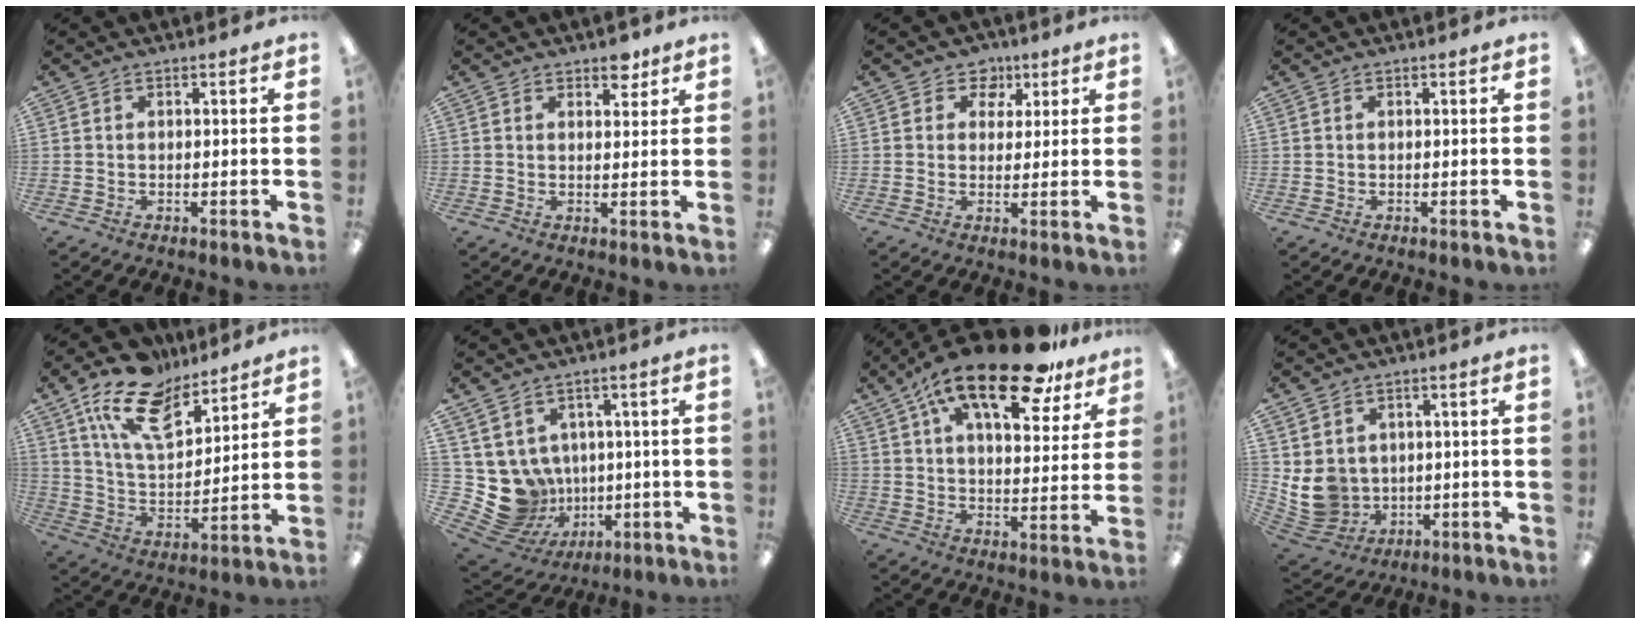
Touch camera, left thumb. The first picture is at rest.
{"total": 3.8, "force": [2.9, 2.0, 1.5], "torque": [-0.001, -0.014, 0.047]}
{"total": 5.3, "force": [2.6, 4.4, 1.3], "torque": [-0.019, -0.007, 0.044]}
{"total": 0.0}
{"total": 16.4, "force": [11.0, 8.1, 9.1], "torque": [-0.173, -0.045, 0.201]}
{"total": 11.0, "force": [-0.3, 10.5, 3.3], "torque": [-0.107, -0.025, 0.010]}
{"total": 21.6, "force": [14.1, 7.9, 14.3], "torque": [-0.232, -0.070, 0.233]}
{"total": 8.3, "force": [0.8, 7.8, 2.8], "torque": [-0.088, -0.009, 0.024]}